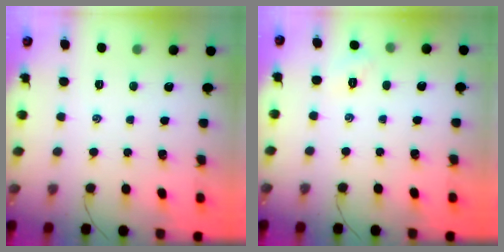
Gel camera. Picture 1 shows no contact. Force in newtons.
{"total": 2.5, "press": 2.4, "slide": 0.7}